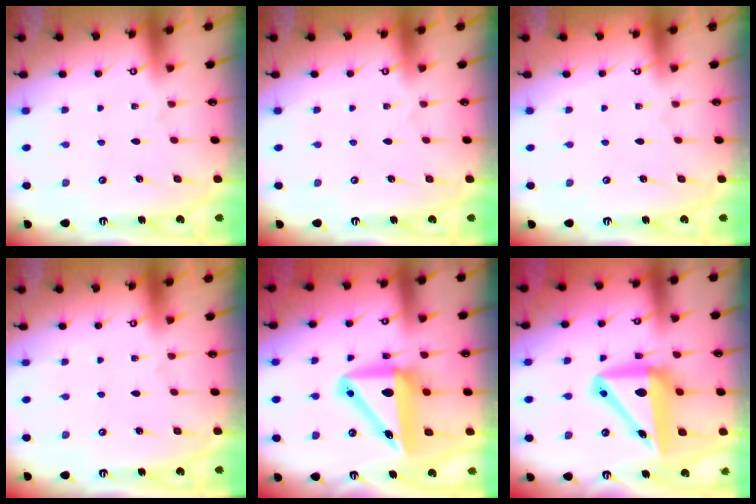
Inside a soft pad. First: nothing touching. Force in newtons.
{"total": 0.0}
{"total": 0.8, "press": 0.7, "slide": 0.4}
{"total": 0.0}
{"total": 13.3, "press": 12.9, "slide": 3.4}
{"total": 14.4, "press": 14.0, "slide": 3.0}